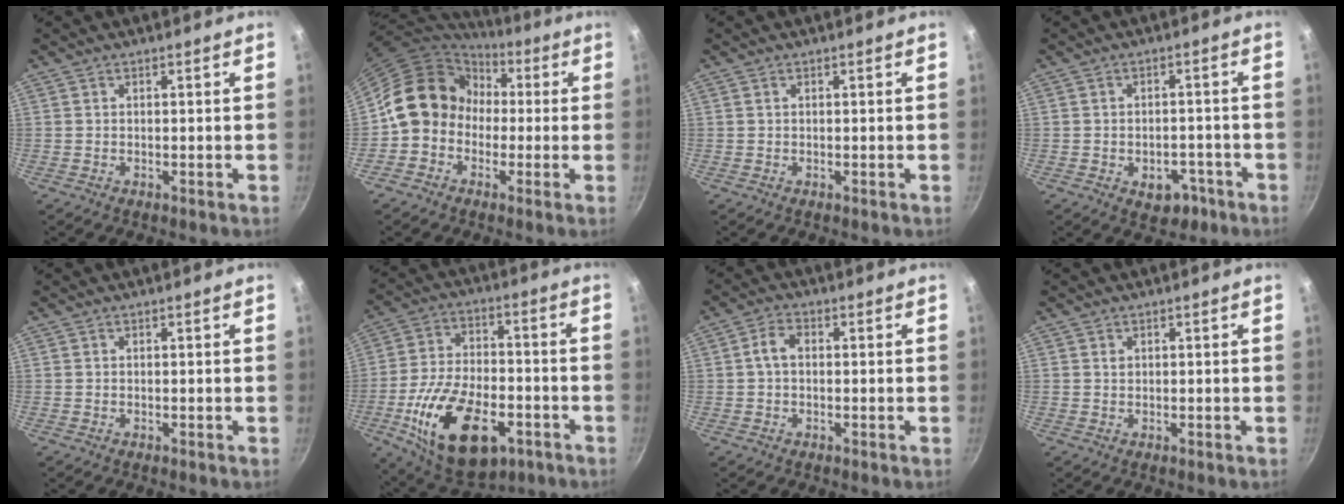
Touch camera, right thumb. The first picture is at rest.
{"total": 13.0, "force": [-0.1, 11.5, 6.2], "torque": [-0.060, 0.036, -0.021]}
{"total": 0.0}
{"total": 6.0, "force": [-2.8, 4.1, 3.4], "torque": [-0.020, 0.021, -0.027]}
{"total": 0.0}
{"total": 21.6, "force": [-8.3, 11.7, 16.1], "torque": [-0.269, 0.024, -0.133]}
{"total": 3.5, "force": [0.1, 2.4, 2.6], "torque": [-0.048, 0.013, -0.003]}
{"total": 0.6, "force": [0.3, 0.5, 0.3], "torque": [-0.003, 0.000, 0.005]}